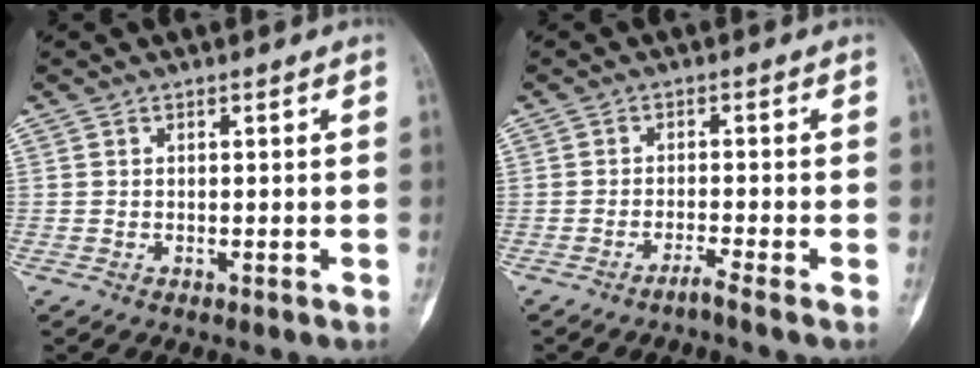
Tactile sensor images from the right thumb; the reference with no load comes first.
{"total": 2.0, "force": [-1.6, -0.7, 1.0], "torque": [-0.028, 0.008, -0.033]}